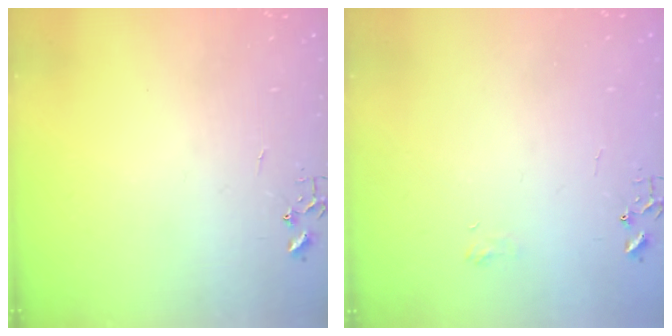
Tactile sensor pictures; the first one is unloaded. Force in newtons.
{"total": 5.1, "press": 5.1, "slide": 0.6}